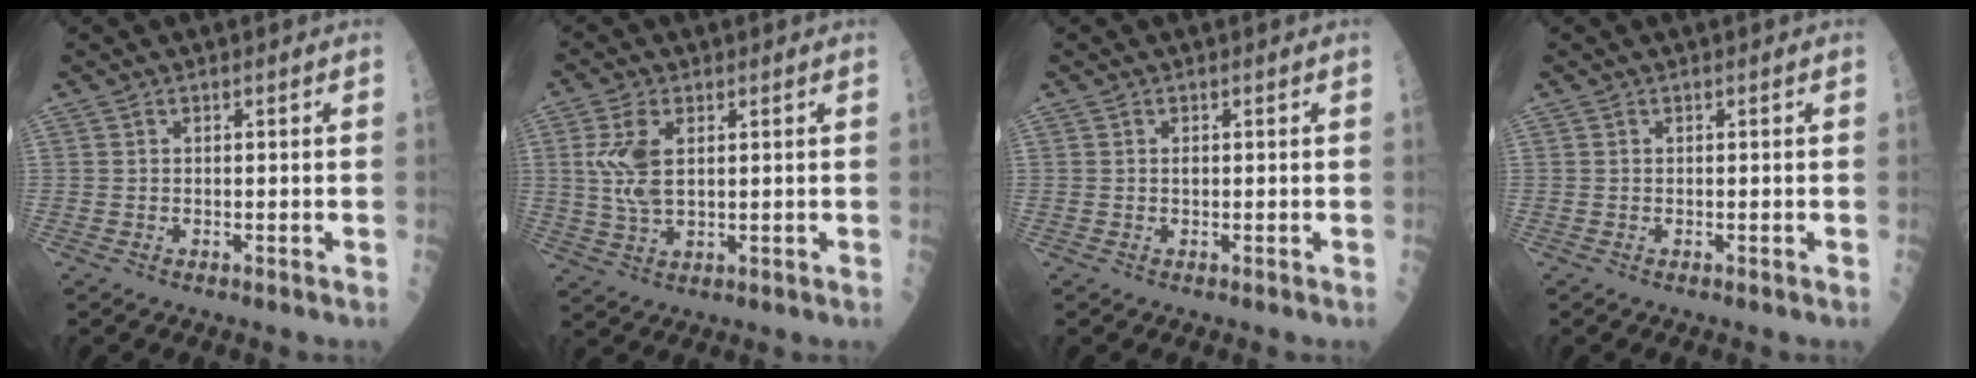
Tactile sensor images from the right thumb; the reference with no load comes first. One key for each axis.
{"total": 7.4, "fx": 1.6, "fy": 3.8, "fz": 6.2, "tx": -0.135, "ty": -0.004, "tz": 0.037}
{"total": 0.6, "fx": 0.0, "fy": 0.4, "fz": 0.4, "tx": -0.006, "ty": 0.001, "tz": 0.000}
{"total": 0.0}